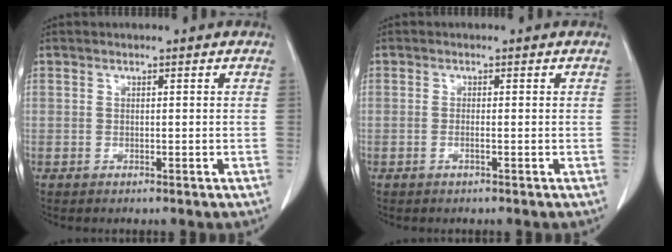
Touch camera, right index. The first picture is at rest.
{"total": 0.6, "force": [-0.3, -0.1, 0.5], "torque": [-0.013, 0.001, -0.005]}